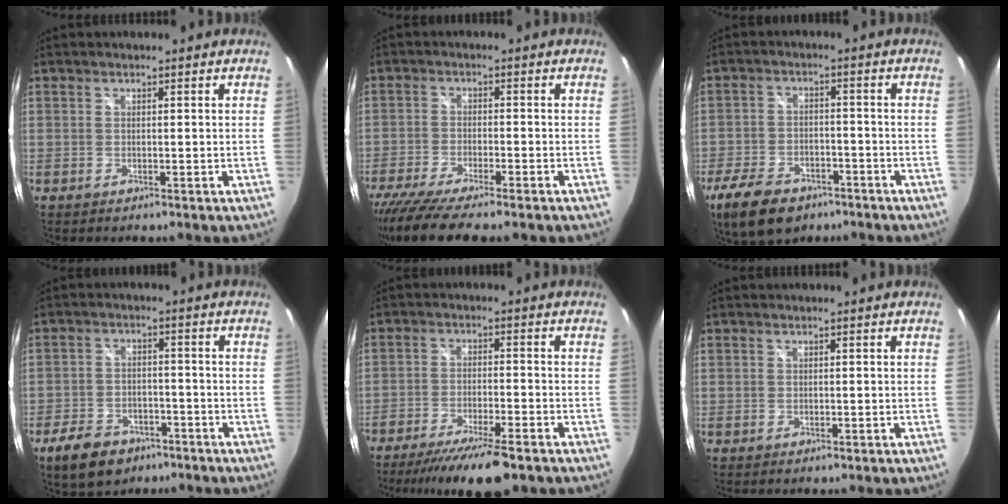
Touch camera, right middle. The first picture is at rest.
{"total": 10.7, "force": [-8.9, 1.1, 5.9], "torque": [-0.134, -0.040, -0.151]}
{"total": 13.2, "force": [-8.6, 7.3, 6.9], "torque": [-0.169, -0.012, -0.146]}
{"total": 10.1, "force": [-6.5, 6.2, 4.7], "torque": [-0.123, 0.003, -0.100]}
{"total": 12.7, "force": [-10.1, 2.1, 7.4], "torque": [-0.153, -0.032, -0.162]}
{"total": 0.0}